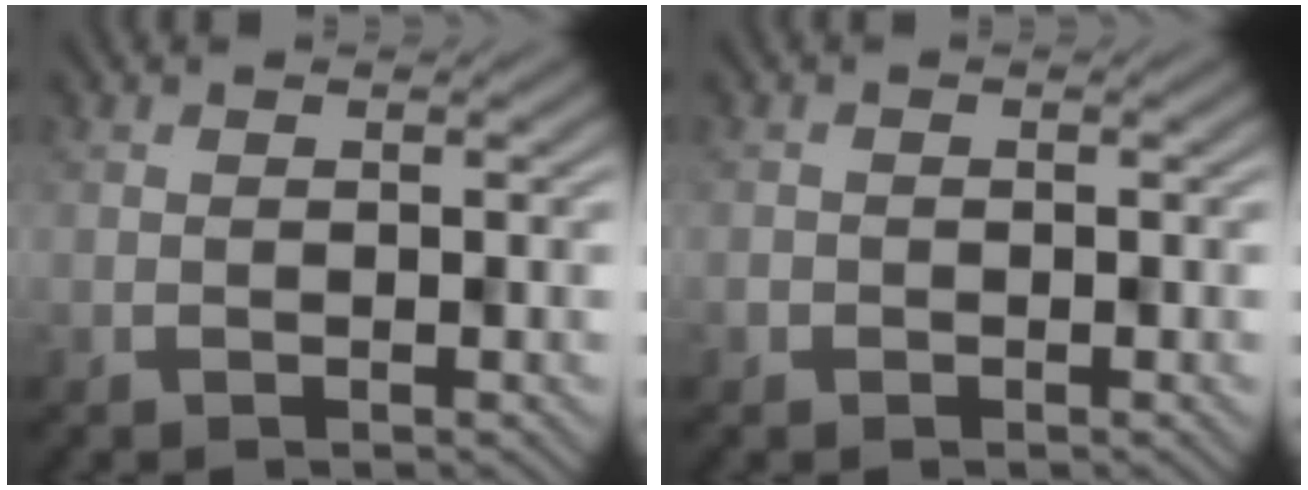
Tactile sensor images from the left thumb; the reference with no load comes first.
{"total": 0.7, "force": [-0.3, 0.4, -0.4], "torque": [0.008, -0.003, -0.007]}